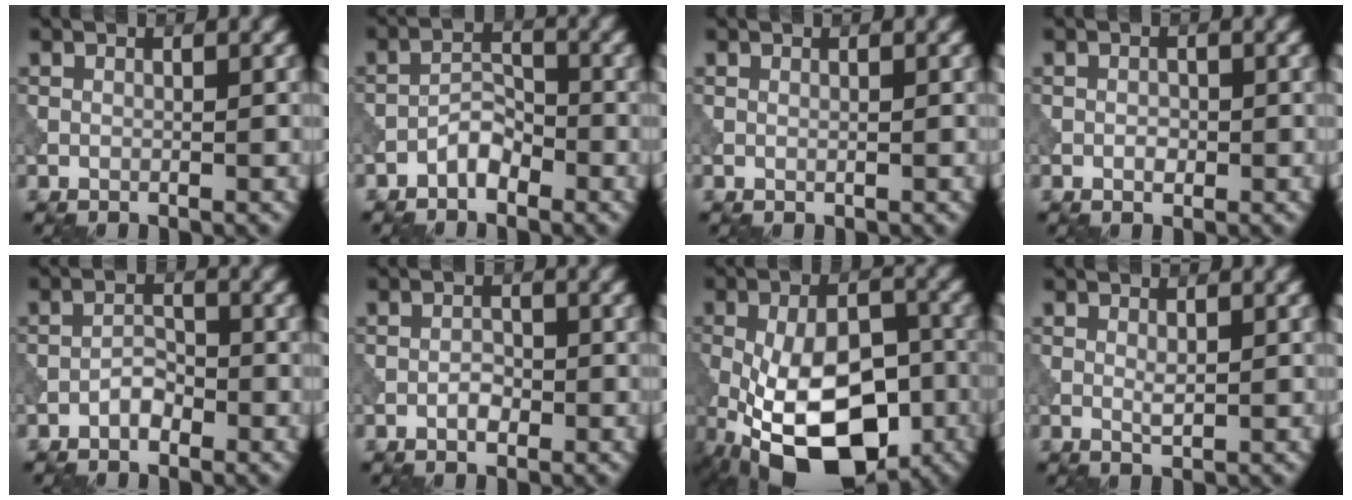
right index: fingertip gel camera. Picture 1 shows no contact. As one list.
[{"total": 2.4, "force": [-1.7, 1.1, 1.3], "torque": [-0.017, 0.012, -0.034]}, {"total": 0.0}, {"total": 0.9, "force": [-0.3, 0.6, 0.6], "torque": [-0.009, 0.000, -0.006]}, {"total": 1.8, "force": [-1.1, 0.9, 1.0], "torque": [-0.015, 0.008, -0.023]}, {"total": 1.5, "force": [-0.7, 0.8, 1.0], "torque": [-0.017, 0.004, -0.014]}, {"total": 15.7, "force": [-5.8, 8.1, 12.1], "torque": [-0.211, -0.022, -0.090]}, {"total": 1.0, "force": [0.3, 0.3, 0.9], "torque": [-0.019, -0.002, 0.006]}]